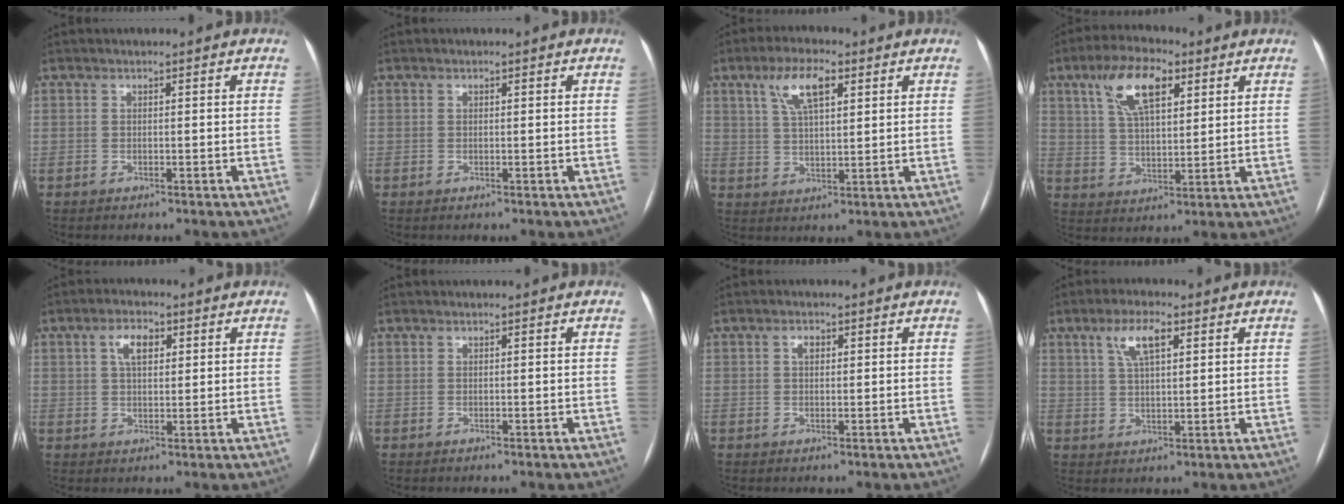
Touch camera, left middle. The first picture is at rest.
{"total": 0.0}
{"total": 7.7, "force": [3.8, 2.4, 6.2], "torque": [-0.123, 0.015, 0.072]}
{"total": 10.8, "force": [5.3, 4.1, 8.4], "torque": [-0.163, 0.022, 0.100]}
{"total": 4.5, "force": [1.7, 2.3, 3.5], "torque": [-0.069, 0.015, 0.030]}
{"total": 0.0}
{"total": 1.5, "force": [0.5, 1.0, 1.1], "torque": [-0.020, 0.005, 0.008]}
{"total": 6.1, "force": [2.9, 1.8, 5.0], "torque": [-0.101, 0.013, 0.055]}